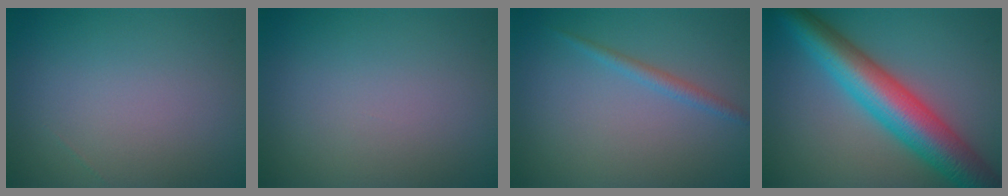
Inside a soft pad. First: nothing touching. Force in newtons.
{"total": 0.0}
{"total": 1.3, "press": 1.3, "slide": 0.1}
{"total": 8.9, "press": 8.9, "slide": 0.2}